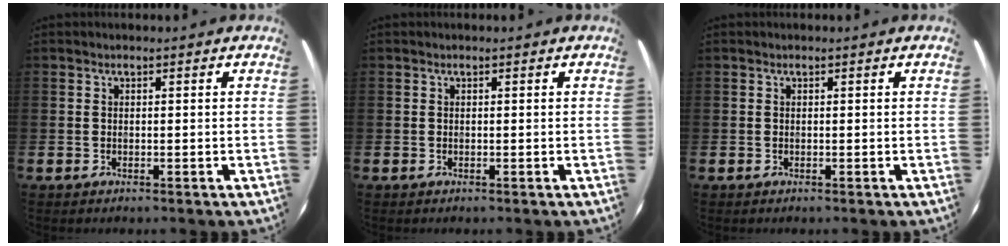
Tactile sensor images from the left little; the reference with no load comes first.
{"total": 0.0}
{"total": 0.0}